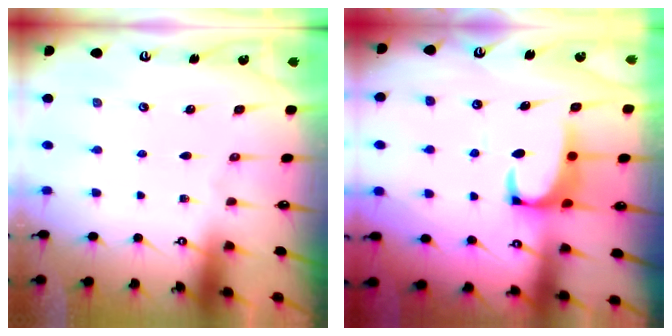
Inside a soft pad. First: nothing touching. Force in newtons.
{"total": 2.4, "press": 2.2, "slide": 0.9}